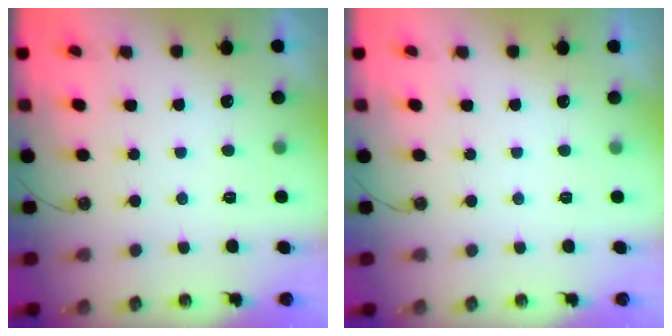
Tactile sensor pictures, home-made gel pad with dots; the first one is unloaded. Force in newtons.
{"total": 0.0}